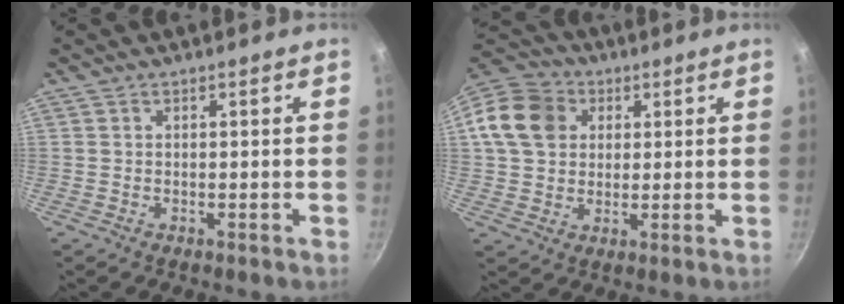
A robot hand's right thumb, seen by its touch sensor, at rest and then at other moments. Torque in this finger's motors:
{"motor_torque": [0.02, 0.32, 0.06, 0.13, 0.18]}